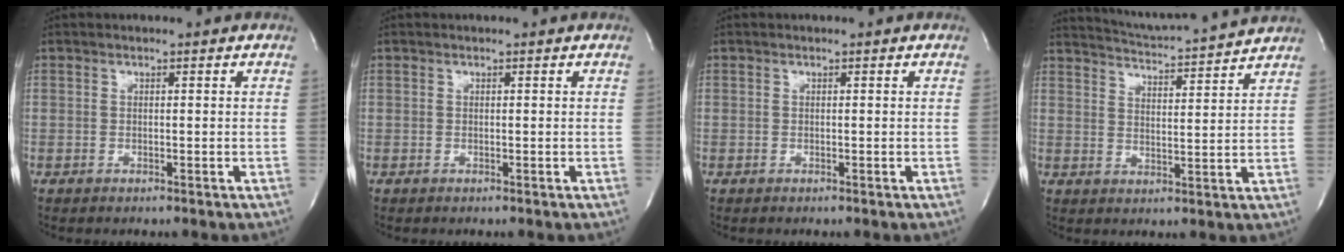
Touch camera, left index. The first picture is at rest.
{"total": 0.0}
{"total": 0.0}
{"total": 12.7, "force": [12.2, -0.7, 3.4], "torque": [-0.067, -0.001, 0.175]}